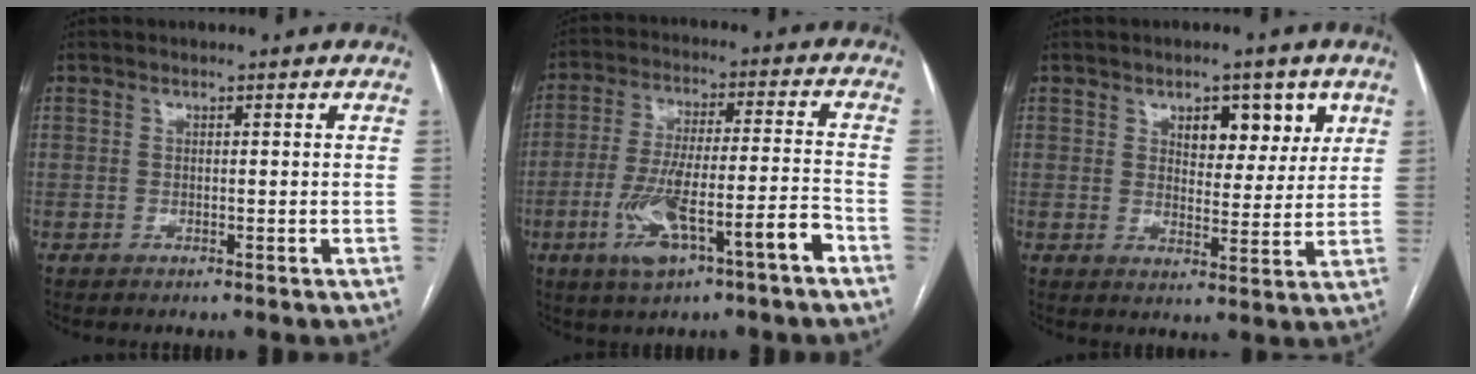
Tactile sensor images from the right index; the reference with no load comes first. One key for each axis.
{"total": 12.9, "fx": -6.3, "fy": 1.6, "fz": 11.2, "tx": -0.210, "ty": 0.011, "tz": -0.102}
{"total": 6.7, "fx": 3.4, "fy": 3.6, "fz": 4.5, "tx": -0.052, "ty": 0.006, "tz": 0.050}